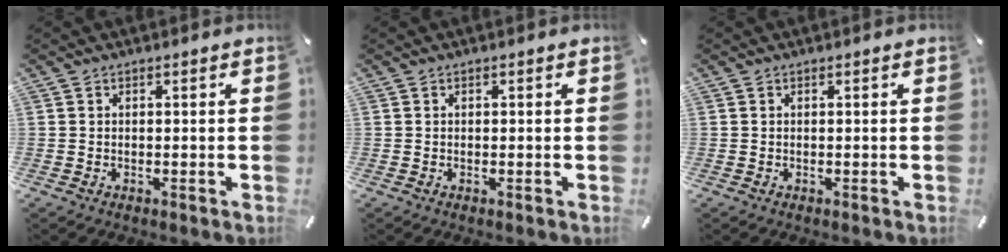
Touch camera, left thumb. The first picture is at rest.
{"total": 0.0}
{"total": 0.0}